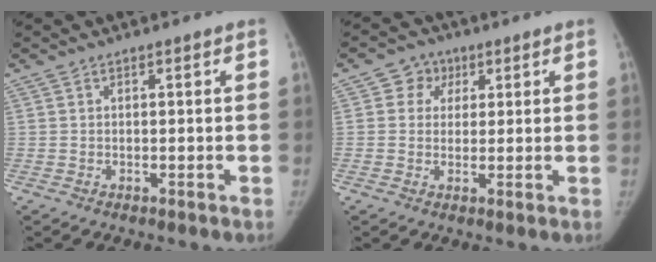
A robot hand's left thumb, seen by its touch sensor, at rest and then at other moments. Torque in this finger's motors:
{"motor_torque": [0.48, 0.33, -0.19, 0.04, 0.08]}